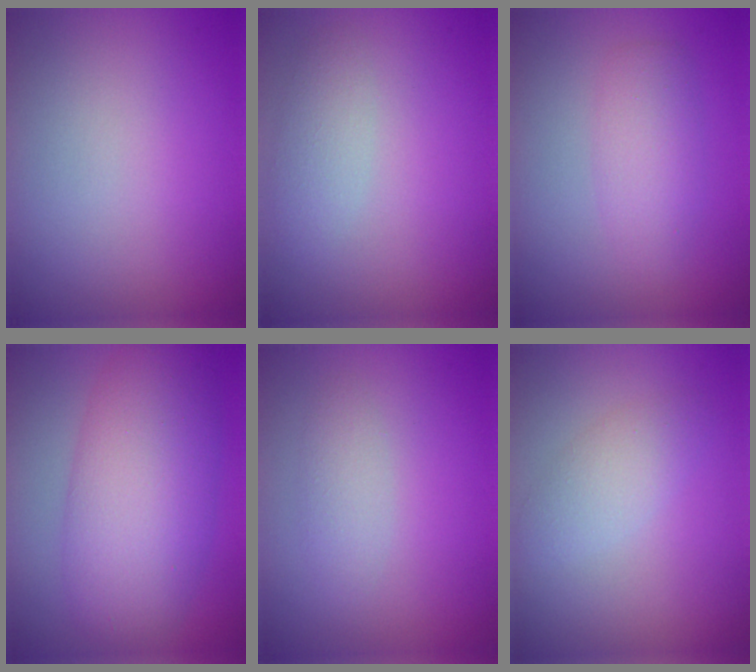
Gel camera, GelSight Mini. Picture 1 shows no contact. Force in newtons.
{"total": 1.9, "press": 1.9, "slide": 0.0}
{"total": 2.9, "press": 2.9, "slide": 0.1}
{"total": 9.1, "press": 9.1, "slide": 0.0}
{"total": 1.6, "press": 1.6, "slide": 0.2}
{"total": 2.3, "press": 2.3, "slide": 0.2}